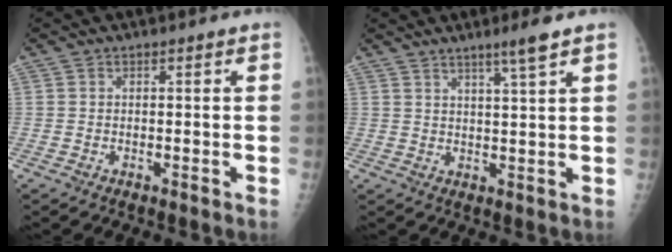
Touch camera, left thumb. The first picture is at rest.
{"total": 4.6, "force": [3.2, -0.6, 3.3], "torque": [-0.058, -0.021, 0.057]}